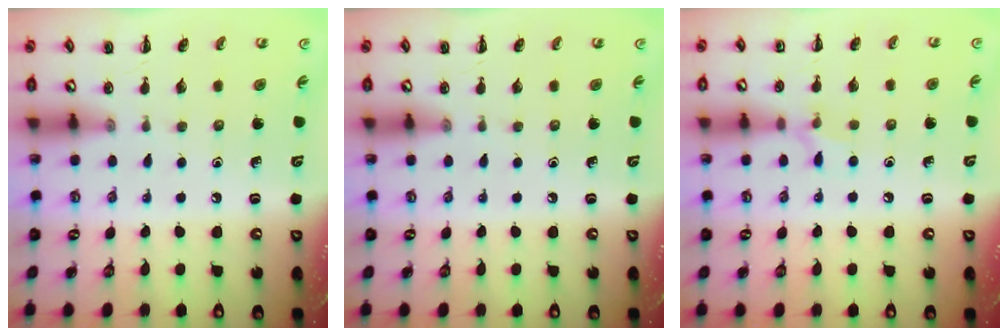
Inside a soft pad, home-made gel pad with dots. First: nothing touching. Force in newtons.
{"total": 0.0}
{"total": 6.5, "press": 6.3, "slide": 1.9}